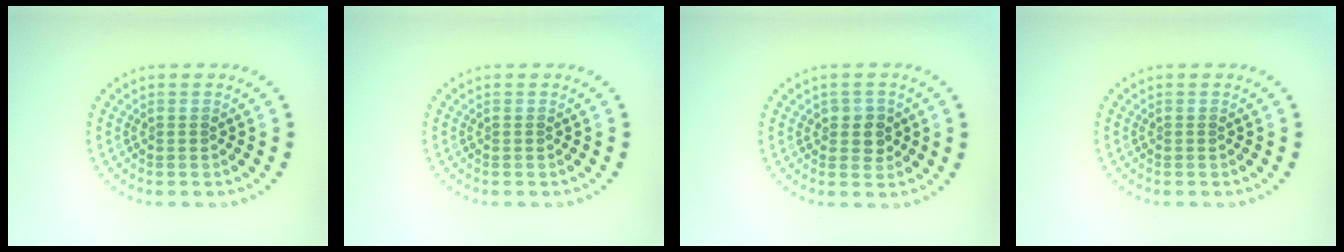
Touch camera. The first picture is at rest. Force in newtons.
{"total": 0.0}
{"total": 1.9, "press": 1.8, "slide": 0.6}
{"total": 0.0}